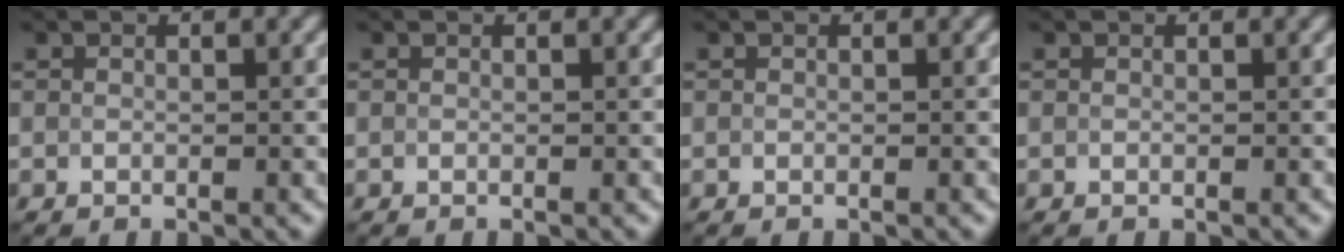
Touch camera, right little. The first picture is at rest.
{"total": 0.0}
{"total": 0.0}
{"total": 0.0}